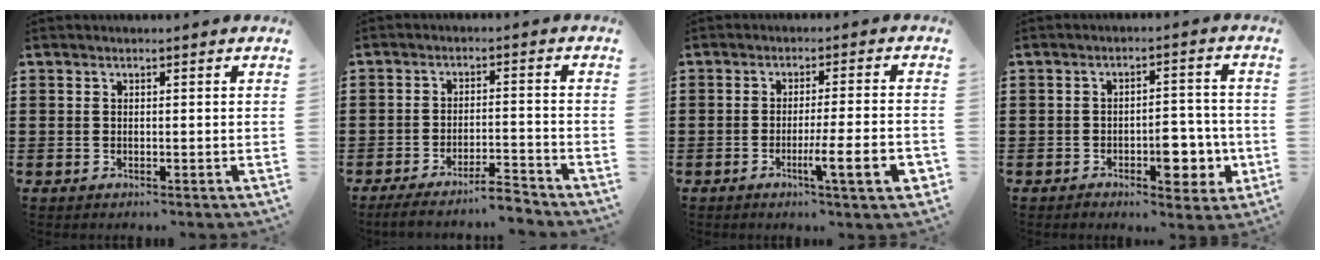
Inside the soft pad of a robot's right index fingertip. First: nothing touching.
{"total": 4.9, "force": [-4.5, 0.0, 2.0], "torque": [-0.040, -0.010, -0.087]}
{"total": 8.3, "force": [-3.0, 0.6, 7.8], "torque": [-0.123, -0.006, -0.049]}
{"total": 6.7, "force": [-2.6, 3.3, 5.2], "torque": [-0.058, 0.003, -0.046]}